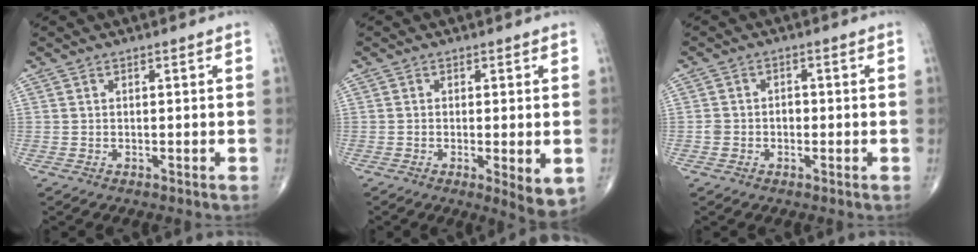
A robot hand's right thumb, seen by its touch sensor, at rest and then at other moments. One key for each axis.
{"total": 5.9, "fx": -1.4, "fy": 1.5, "fz": 5.5, "tx": -0.084, "ty": -0.018, "tz": -0.020}
{"total": 2.6, "fx": -0.6, "fy": 2.2, "fz": 1.3, "tx": -0.015, "ty": 0.013, "tz": -0.010}